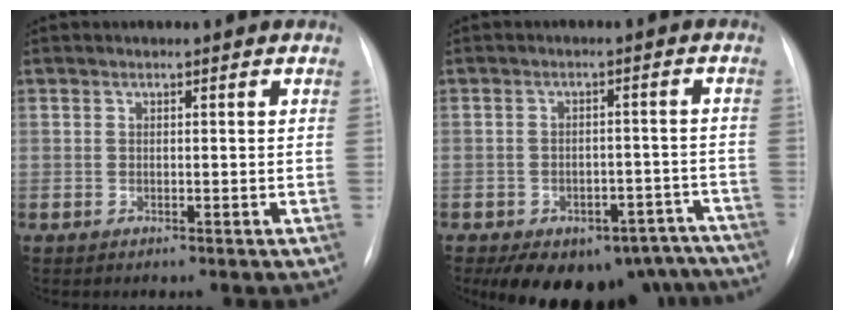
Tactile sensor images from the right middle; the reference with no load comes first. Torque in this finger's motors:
{"motor_torque": [1.10, -1.04, 0.52, 0.10]}